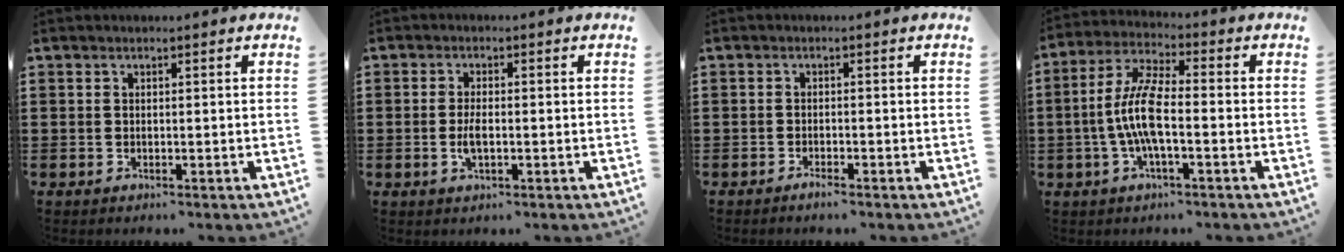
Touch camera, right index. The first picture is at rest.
{"total": 2.9, "force": [-0.6, 1.1, 2.7], "torque": [-0.055, -0.001, -0.013]}
{"total": 1.1, "force": [-1.0, 0.1, 0.5], "torque": [-0.012, -0.004, -0.018]}
{"total": 8.5, "force": [-1.6, 2.4, 8.0], "torque": [-0.179, -0.013, -0.035]}